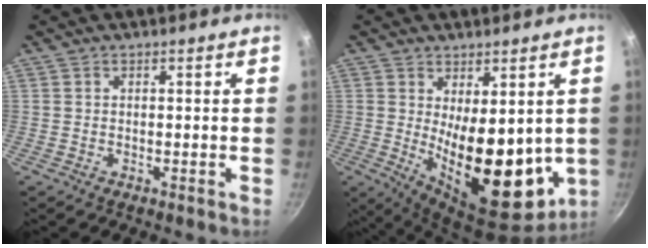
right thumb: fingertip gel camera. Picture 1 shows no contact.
{"total": 17.2, "force": [0.3, 8.3, 15.1], "torque": [-0.191, -0.044, 0.026]}